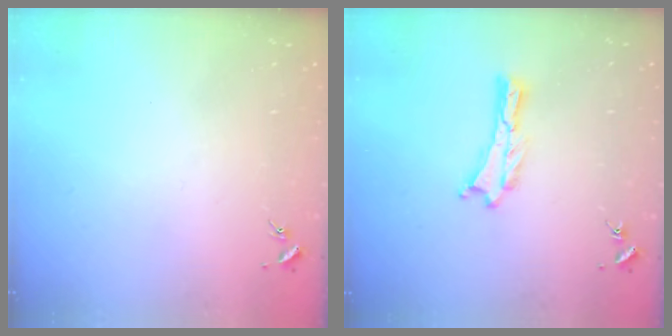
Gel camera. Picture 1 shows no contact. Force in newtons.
{"total": 0.0}